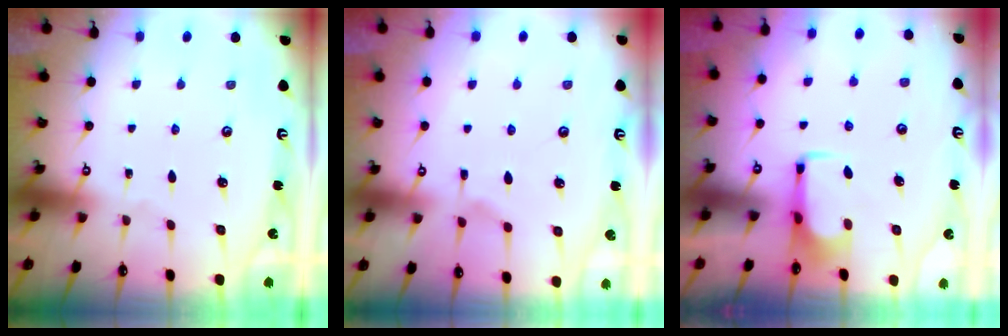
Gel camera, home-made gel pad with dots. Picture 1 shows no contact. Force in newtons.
{"total": 1.5, "press": 0.9, "slide": 1.2}
{"total": 2.2, "press": 2.1, "slide": 0.4}